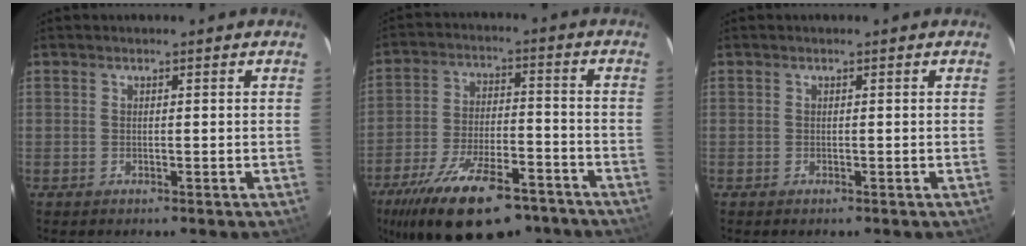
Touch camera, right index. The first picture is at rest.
{"total": 21.2, "force": [-14.8, 8.3, 12.6], "torque": [-0.241, -0.026, -0.228]}
{"total": 0.0}